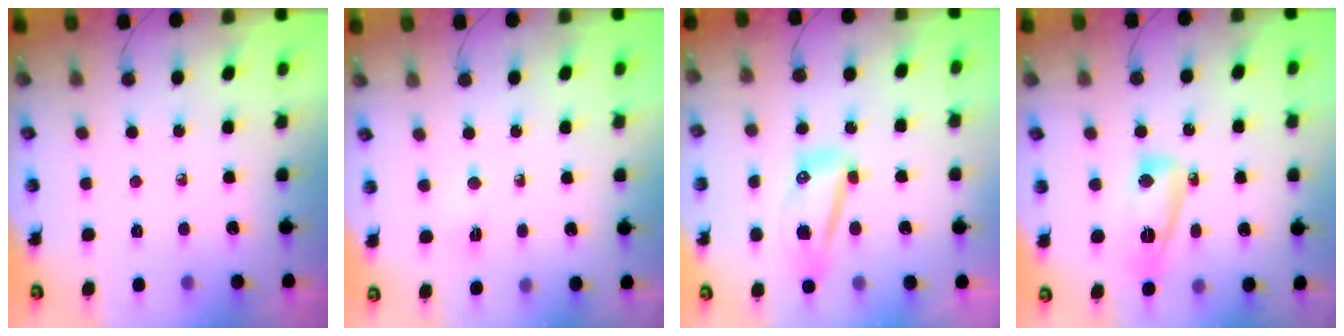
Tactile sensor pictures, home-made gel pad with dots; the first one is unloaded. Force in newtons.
{"total": 2.3, "press": 2.3, "slide": 0.5}
{"total": 9.1, "press": 9.0, "slide": 1.1}
{"total": 12.0, "press": 12.0, "slide": 1.0}